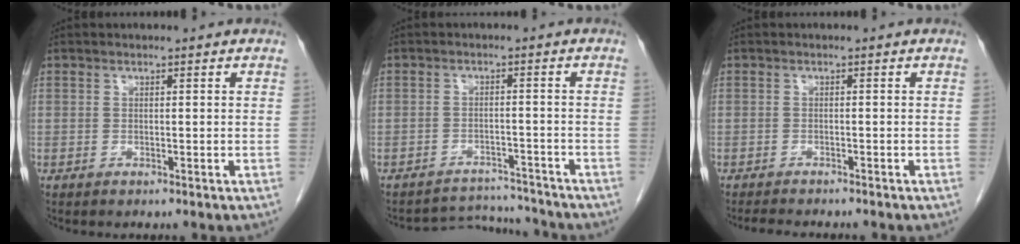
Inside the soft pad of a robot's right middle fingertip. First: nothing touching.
{"total": 6.3, "force": [-6.0, 0.4, -1.7], "torque": [0.023, 0.013, -0.087]}
{"total": 4.7, "force": [-4.2, 0.7, 1.9], "torque": [-0.027, -0.011, -0.060]}